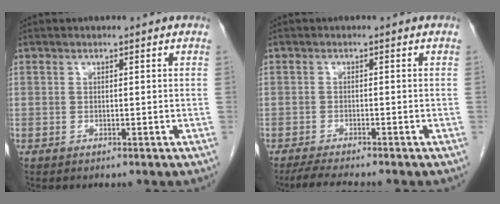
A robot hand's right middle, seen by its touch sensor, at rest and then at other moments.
{"total": 3.9, "force": [-3.4, -0.3, 1.9], "torque": [-0.038, -0.016, -0.059]}